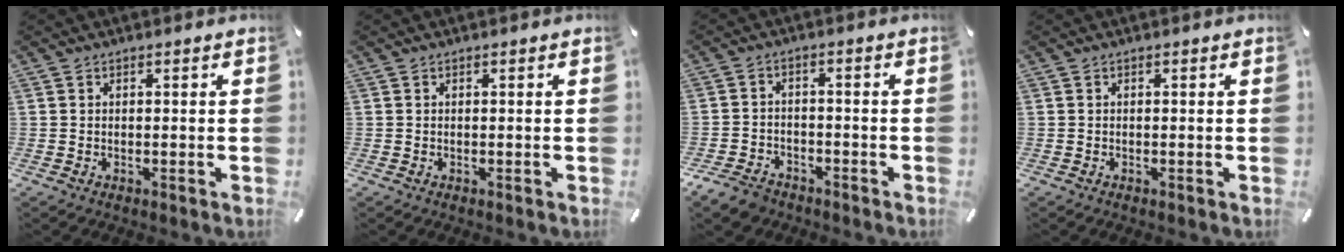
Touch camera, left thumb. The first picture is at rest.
{"total": 0.0}
{"total": 5.4, "force": [-4.4, 2.8, 1.3], "torque": [-0.038, 0.018, -0.086]}
{"total": 0.0}